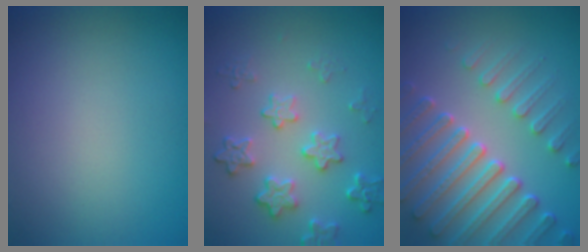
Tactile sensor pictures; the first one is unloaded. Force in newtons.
{"total": 4.1, "press": 3.6, "slide": 2.0}
{"total": 7.2, "press": 5.7, "slide": 4.4}